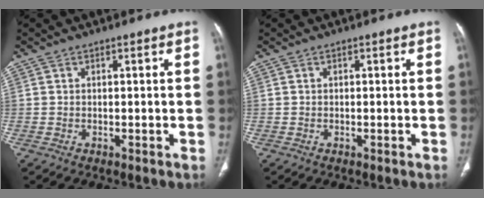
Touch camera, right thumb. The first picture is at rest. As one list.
[{"total": 0.0}]